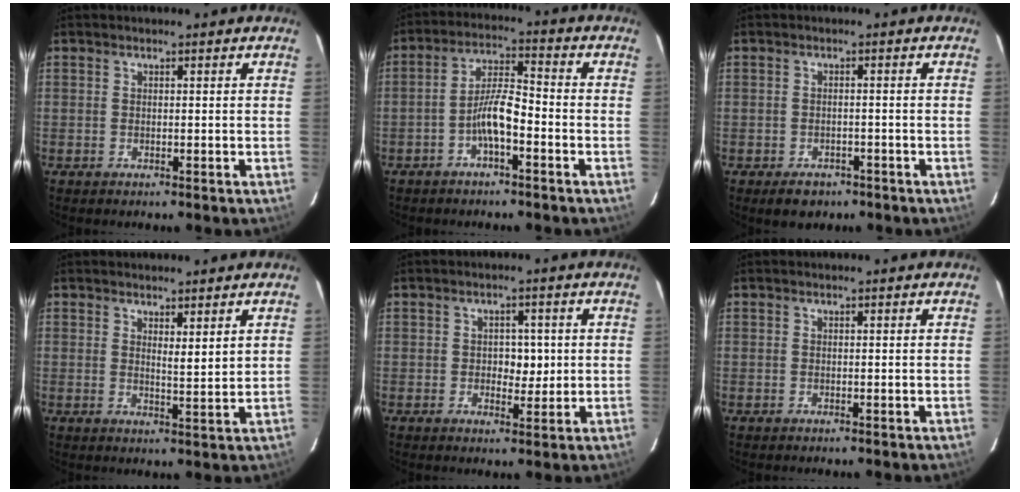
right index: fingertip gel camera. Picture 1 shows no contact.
{"total": 6.4, "force": [-2.6, 1.4, 5.7], "torque": [-0.114, 0.018, -0.048]}
{"total": 3.6, "force": [-2.5, 2.3, 1.2], "torque": [-0.018, 0.002, -0.028]}
{"total": 2.7, "force": [1.6, 0.3, 2.1], "torque": [-0.038, -0.013, 0.031]}
{"total": 3.7, "force": [0.2, 2.4, 2.8], "torque": [-0.033, 0.005, 0.007]}
{"total": 0.0}